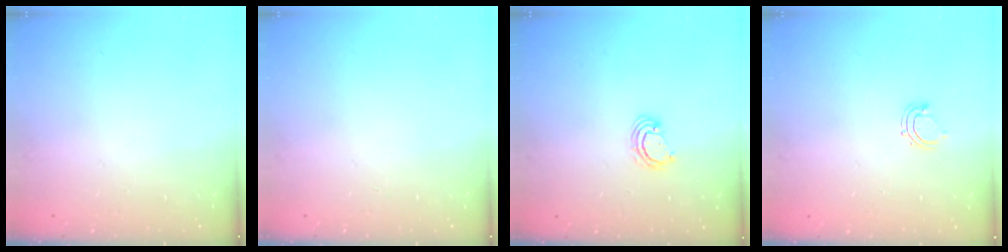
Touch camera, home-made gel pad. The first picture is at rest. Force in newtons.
{"total": 0.0}
{"total": 3.6, "press": 3.6, "slide": 0.4}
{"total": 3.7, "press": 3.6, "slide": 0.8}